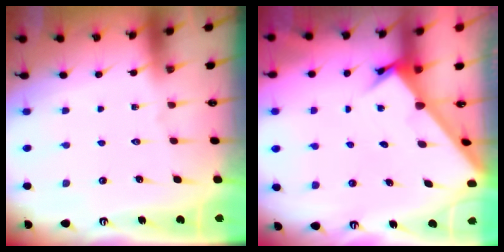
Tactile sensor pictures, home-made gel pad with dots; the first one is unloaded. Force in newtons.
{"total": 2.6, "press": 2.6, "slide": 0.3}